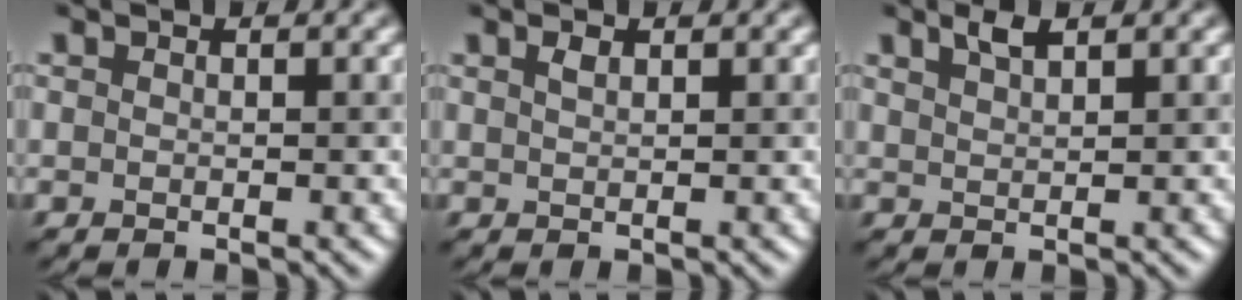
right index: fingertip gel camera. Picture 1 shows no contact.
{"total": 0.6, "force": [0.4, 0.2, 0.5], "torque": [-0.006, -0.001, 0.010]}
{"total": 1.7, "force": [1.3, 0.4, 1.0], "torque": [-0.021, 0.002, 0.024]}